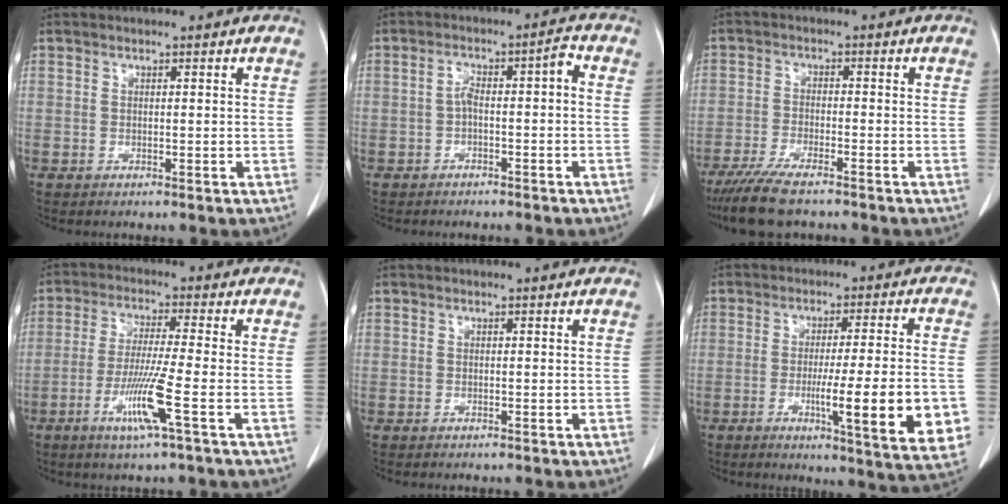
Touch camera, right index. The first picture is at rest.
{"total": 4.2, "force": [-0.9, 1.2, 4.0], "torque": [-0.068, 0.029, -0.011]}
{"total": 7.3, "force": [-5.9, 0.9, 4.2], "torque": [-0.079, -0.020, -0.099]}
{"total": 8.3, "force": [-3.2, -1.0, 7.5], "torque": [-0.148, -0.018, -0.065]}
{"total": 0.0}
{"total": 15.4, "force": [-3.8, 0.3, 14.9], "torque": [-0.163, -0.020, -0.046]}